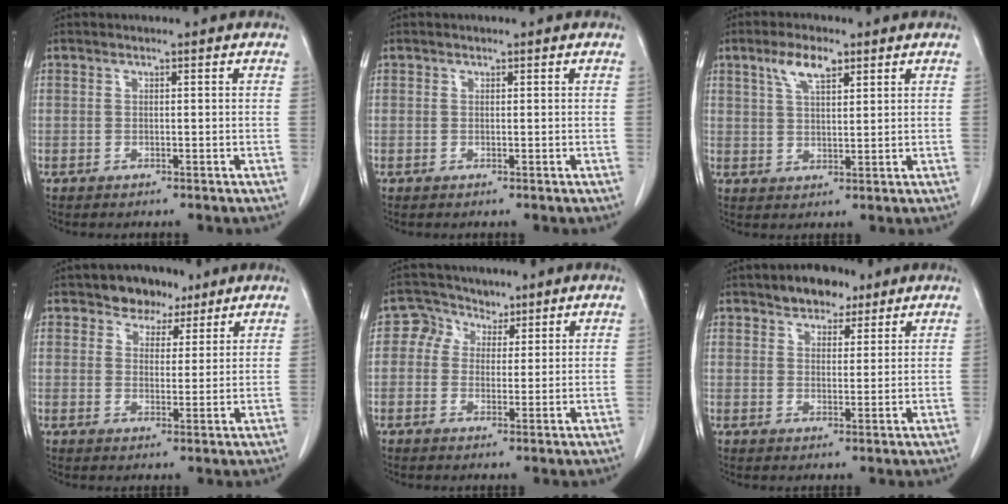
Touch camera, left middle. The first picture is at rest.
{"total": 0.0}
{"total": 5.4, "force": [3.2, 1.9, 3.9], "torque": [-0.081, 0.008, 0.062]}
{"total": 5.4, "force": [3.9, 3.6, 1.3], "torque": [-0.014, 0.008, 0.062]}
{"total": 4.2, "force": [2.2, 3.5, 0.4], "torque": [-0.009, 0.017, 0.037]}
{"total": 5.6, "force": [4.1, 3.0, 2.3], "torque": [-0.032, 0.010, 0.069]}